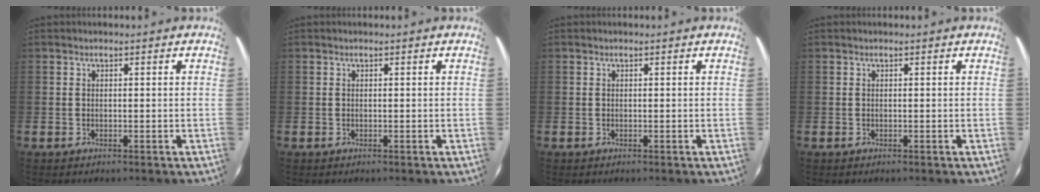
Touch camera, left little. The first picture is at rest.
{"total": 0.0}
{"total": 0.0}
{"total": 0.0}